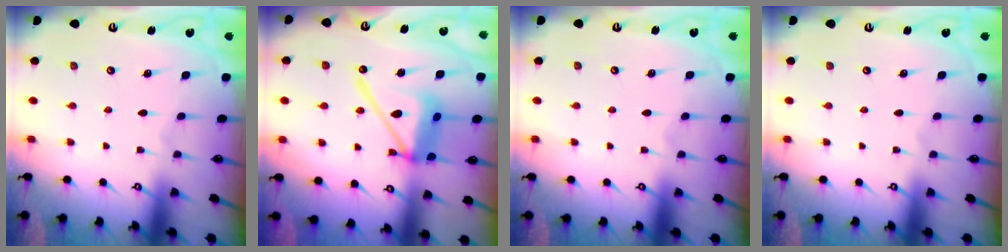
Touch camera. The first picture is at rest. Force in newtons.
{"total": 15.1, "press": 15.0, "slide": 1.8}
{"total": 0.0}
{"total": 0.0}